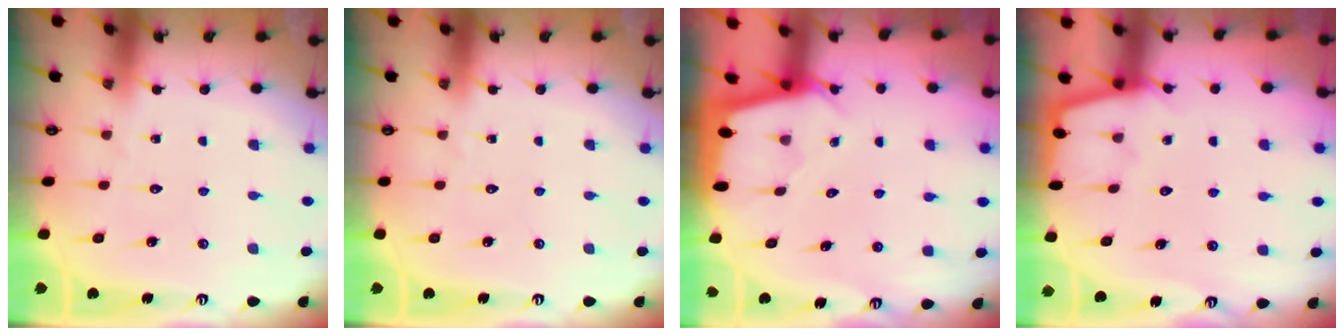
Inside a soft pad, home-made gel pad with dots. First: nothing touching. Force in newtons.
{"total": 0.0}
{"total": 2.3, "press": 2.3, "slide": 0.2}
{"total": 2.7, "press": 2.7, "slide": 0.3}